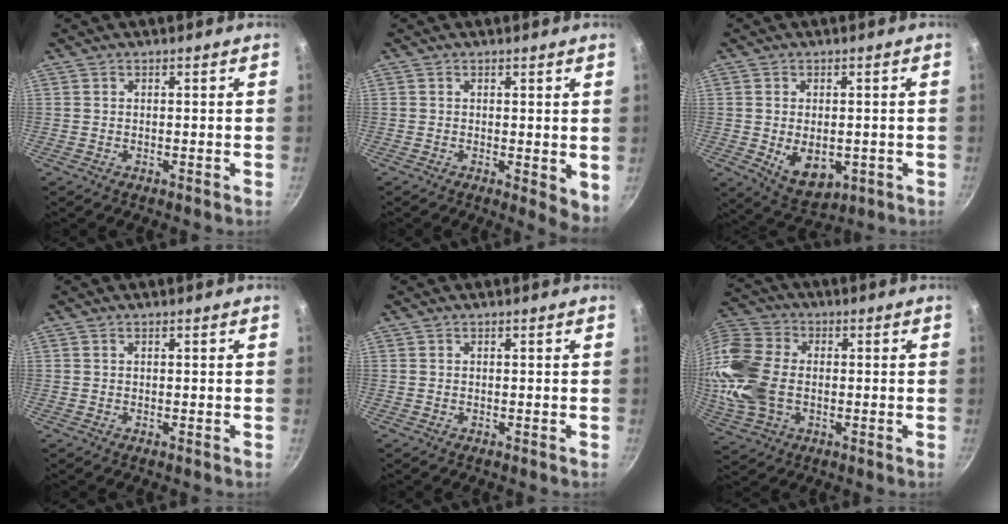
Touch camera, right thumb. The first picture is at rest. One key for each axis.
{"total": 4.5, "fx": 0.2, "fy": 1.9, "fz": 4.1, "tx": -0.045, "ty": -0.010, "tz": 0.003}
{"total": 8.2, "fx": -1.4, "fy": 5.3, "fz": 6.1, "tx": -0.084, "ty": -0.013, "tz": -0.003}
{"total": 0.0}
{"total": 0.0}
{"total": 17.9, "fx": -1.2, "fy": 12.8, "fz": 12.5, "tx": -0.263, "ty": 0.019, "tz": -0.028}